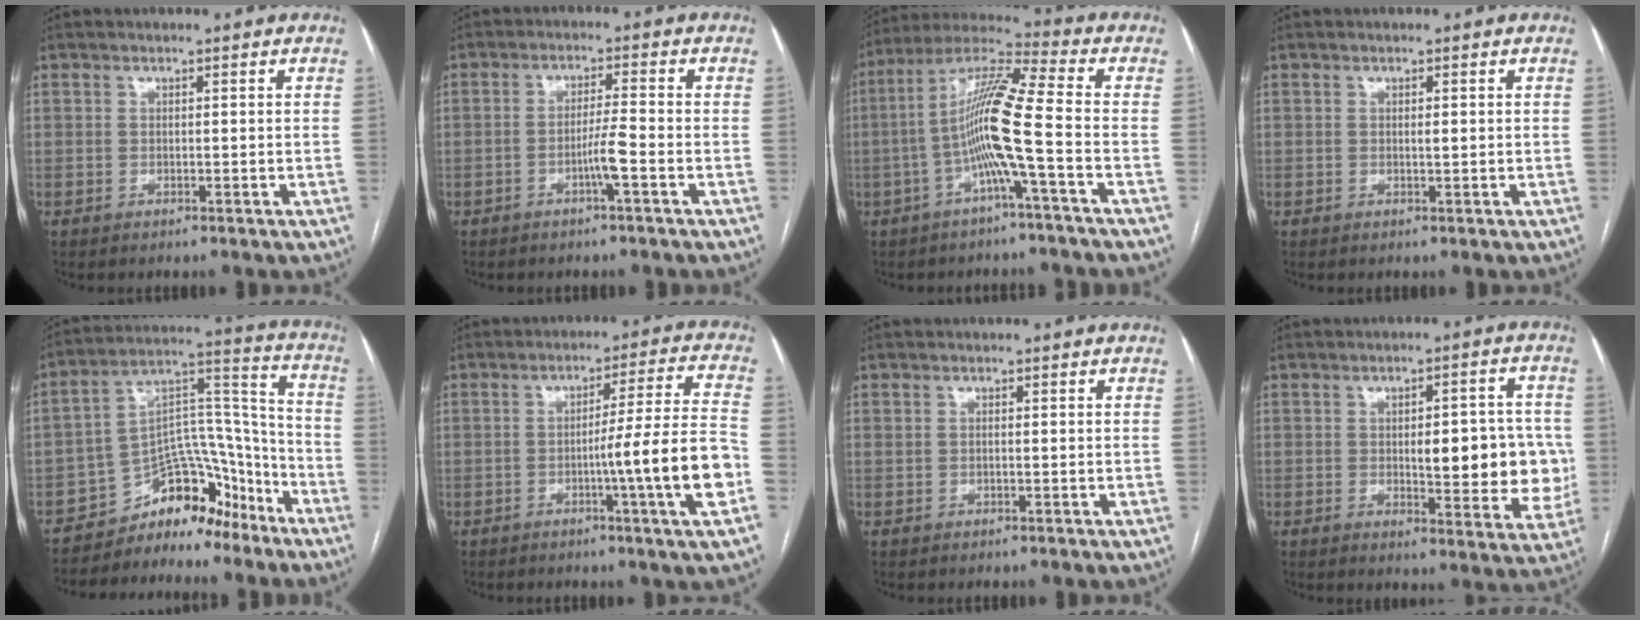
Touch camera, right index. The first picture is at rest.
{"total": 3.7, "force": [-1.6, -0.5, 3.3], "torque": [-0.060, 0.001, -0.028]}
{"total": 11.1, "force": [-2.7, -1.1, 10.8], "torque": [-0.211, 0.018, -0.057]}
{"total": 0.7, "force": [0.1, 0.1, 0.7], "torque": [-0.014, -0.001, 0.001]}
{"total": 12.0, "force": [-9.6, 5.7, 4.4], "torque": [-0.062, 0.076, -0.154]}
{"total": 12.3, "force": [-3.6, -1.8, 11.7], "torque": [-0.172, -0.005, -0.059]}
{"total": 0.0}
{"total": 12.1, "force": [-0.4, 4.1, 11.4], "torque": [-0.135, 0.009, 0.005]}